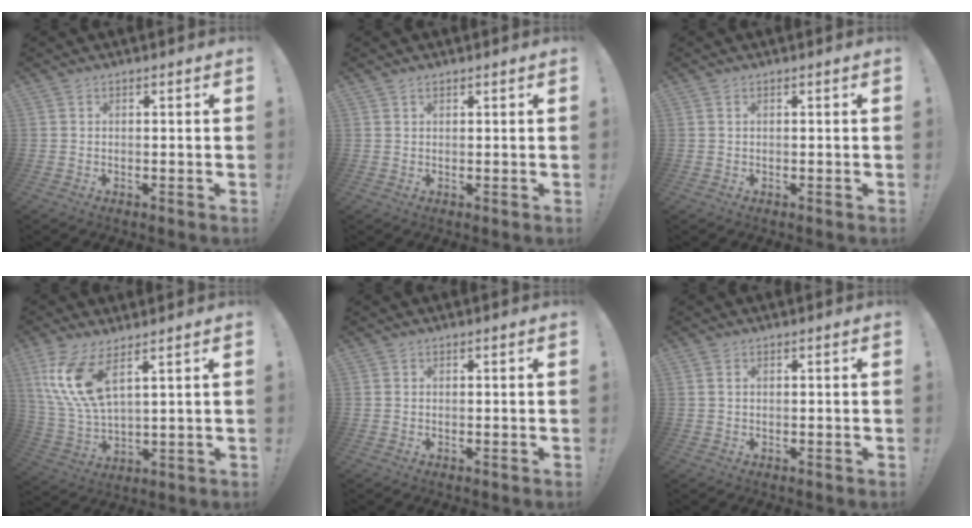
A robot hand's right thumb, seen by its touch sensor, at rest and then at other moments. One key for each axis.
{"total": 0.6, "fx": 0.5, "fy": 0.4, "fz": 0.0, "tx": 0.005, "ty": -0.002, "tz": 0.009}
{"total": 0.0}
{"total": 12.8, "fx": 6.7, "fy": 4.3, "fz": 10.0, "tx": -0.207, "ty": -0.027, "tz": 0.123}
{"total": 0.0}
{"total": 1.1, "fx": 0.6, "fy": 0.6, "fz": 0.8, "tx": -0.024, "ty": 0.006, "tz": 0.012}